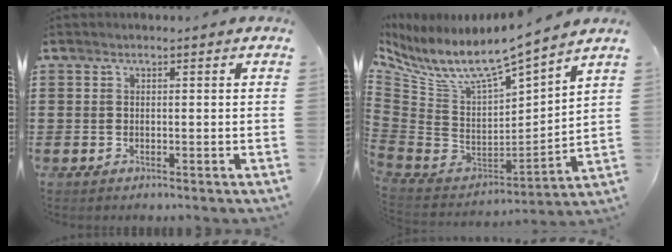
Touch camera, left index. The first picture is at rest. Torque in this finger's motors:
{"motor_torque": [2.14, 0.00, 0.23, 0.16]}